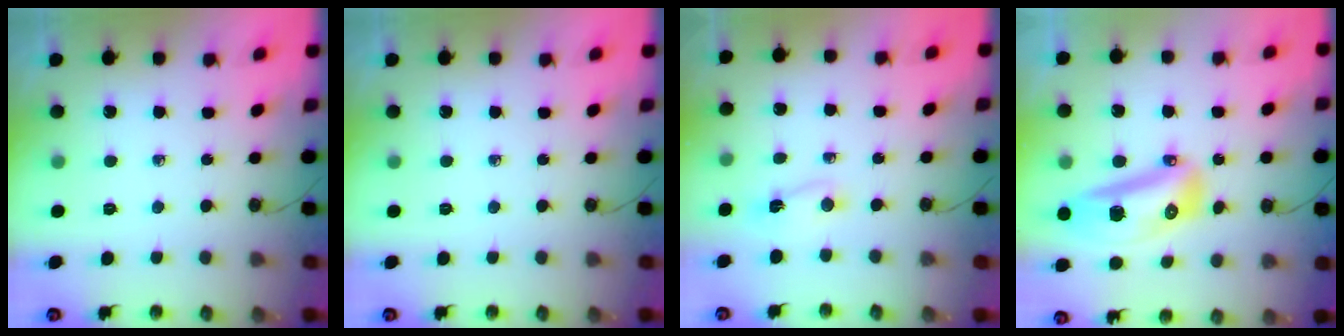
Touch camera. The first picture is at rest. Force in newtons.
{"total": 0.0}
{"total": 2.0, "press": 1.6, "slide": 1.2}
{"total": 14.3, "press": 14.0, "slide": 3.3}